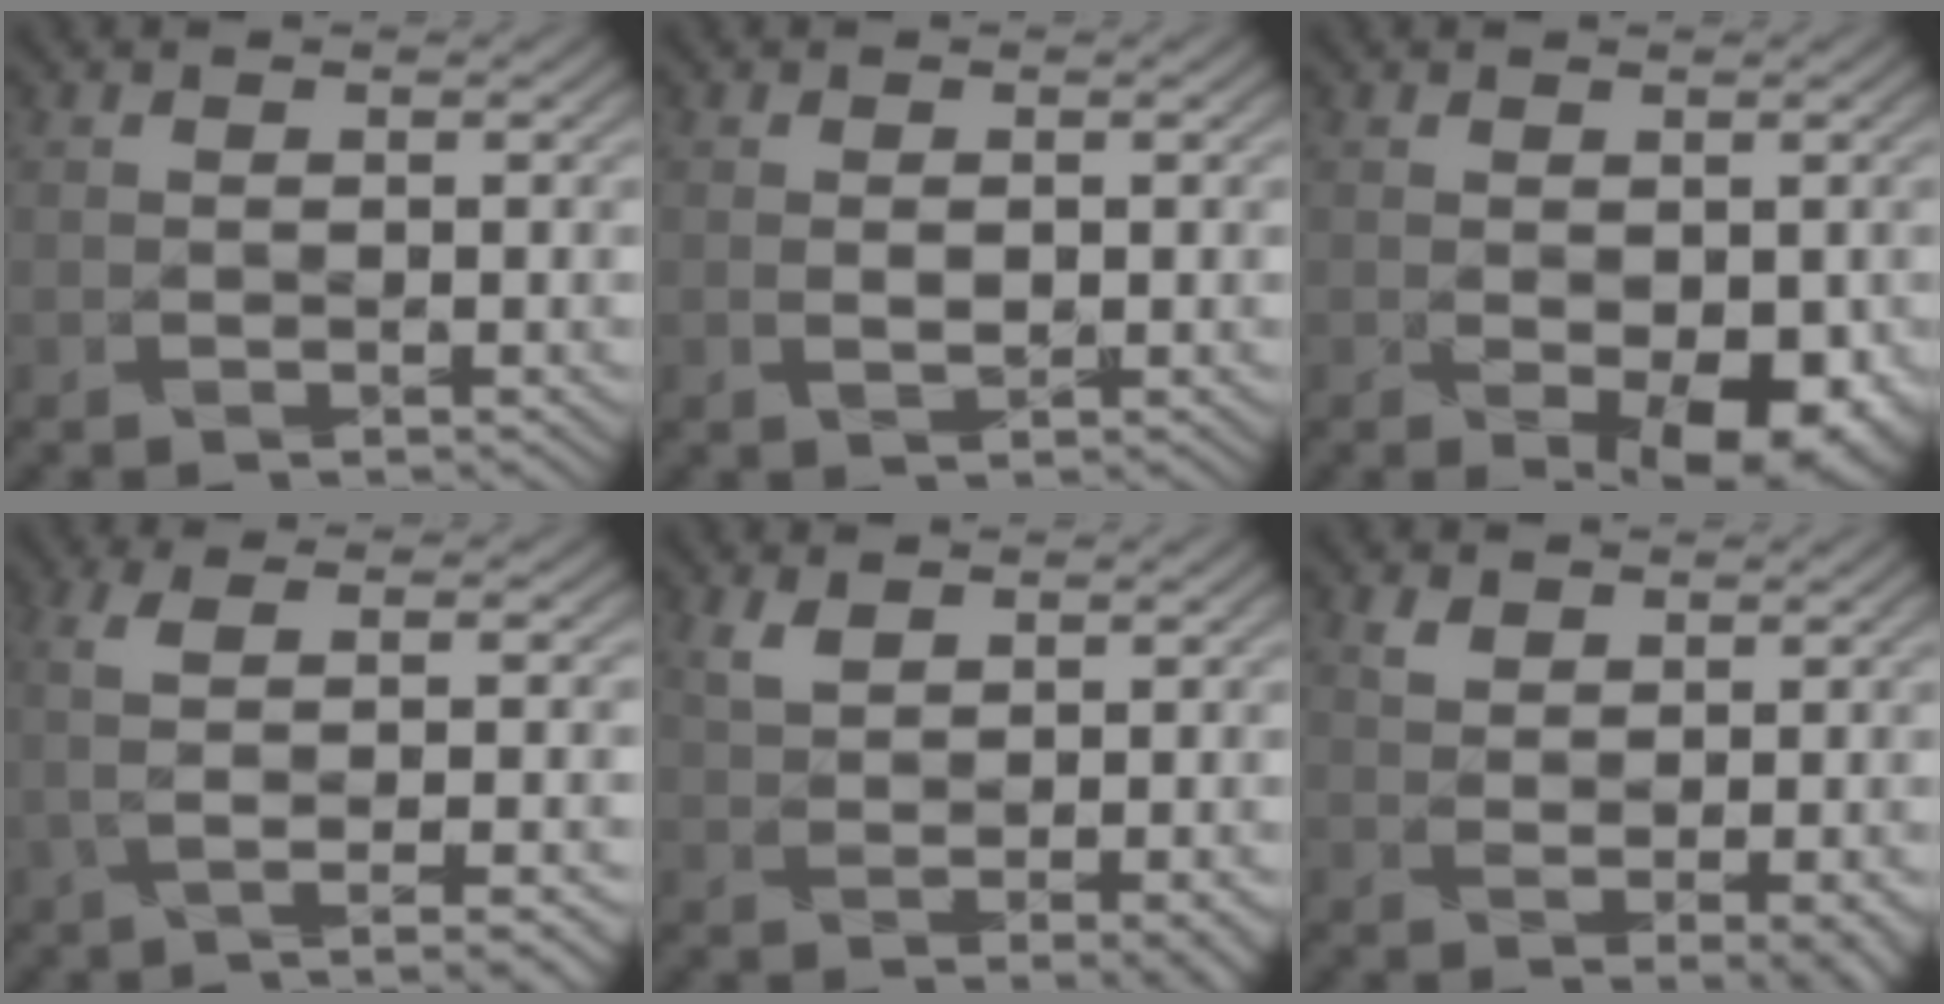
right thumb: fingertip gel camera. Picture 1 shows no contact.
{"total": 1.1, "force": [0.1, 0.4, 1.0], "torque": [-0.022, 0.001, 0.002]}
{"total": 6.9, "force": [-1.7, 4.1, 5.2], "torque": [-0.067, -0.021, -0.014]}
{"total": 6.7, "force": [-0.9, 1.0, 6.5], "torque": [-0.113, 0.007, -0.015]}
{"total": 3.3, "force": [1.7, 1.3, 2.6], "torque": [-0.060, 0.002, 0.034]}
{"total": 3.2, "force": [1.6, 1.7, 2.1], "torque": [-0.046, 0.001, 0.035]}